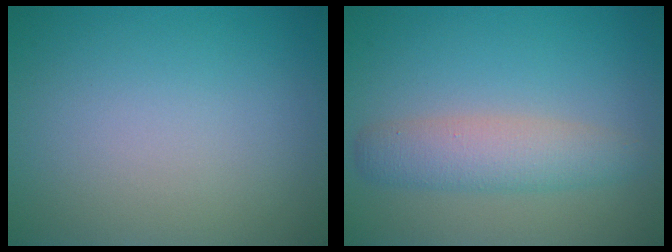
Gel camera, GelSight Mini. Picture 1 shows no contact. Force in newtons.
{"total": 3.6, "press": 3.6, "slide": 0.1}